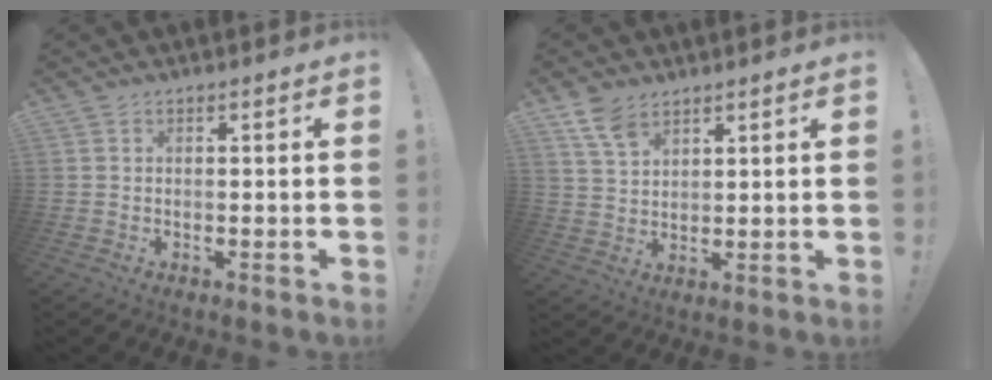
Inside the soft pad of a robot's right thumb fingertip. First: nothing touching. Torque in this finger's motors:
{"motor_torque": [-0.52, 0.65, -0.02, 0.63, 0.10]}